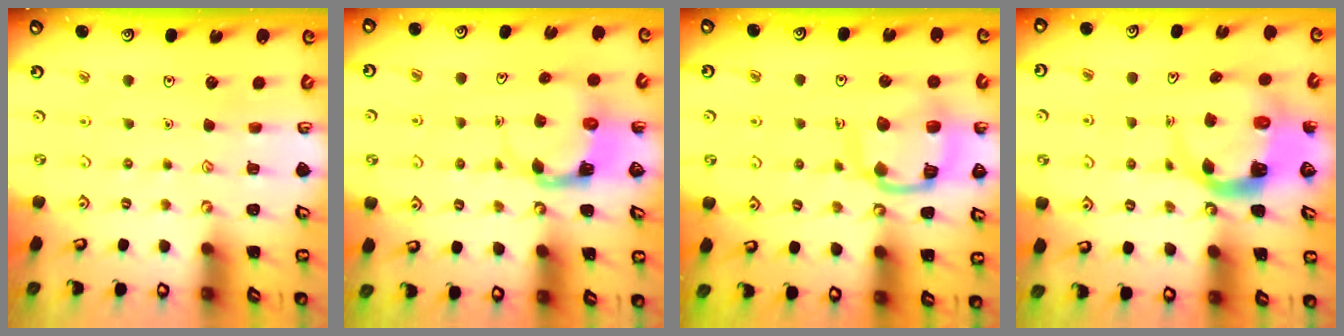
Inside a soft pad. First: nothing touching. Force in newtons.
{"total": 3.9, "press": 3.8, "slide": 0.6}
{"total": 14.3, "press": 14.2, "slide": 1.5}
{"total": 5.4, "press": 5.3, "slide": 0.8}